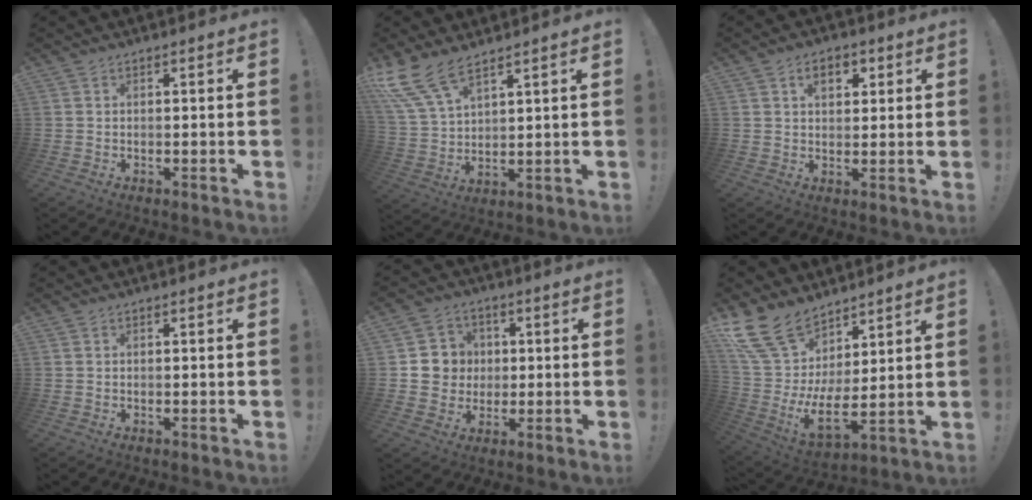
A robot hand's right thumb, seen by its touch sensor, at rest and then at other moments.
{"total": 10.8, "force": [8.5, 3.5, 5.8], "torque": [-0.129, -0.037, 0.165]}
{"total": 6.0, "force": [2.4, 4.1, 3.7], "torque": [-0.038, -0.004, 0.038]}
{"total": 0.0}
{"total": 8.9, "force": [0.6, 8.8, 1.6], "torque": [-0.014, 0.002, 0.020]}
{"total": 16.0, "force": [9.5, 8.0, 10.0], "torque": [-0.234, -0.082, 0.179]}